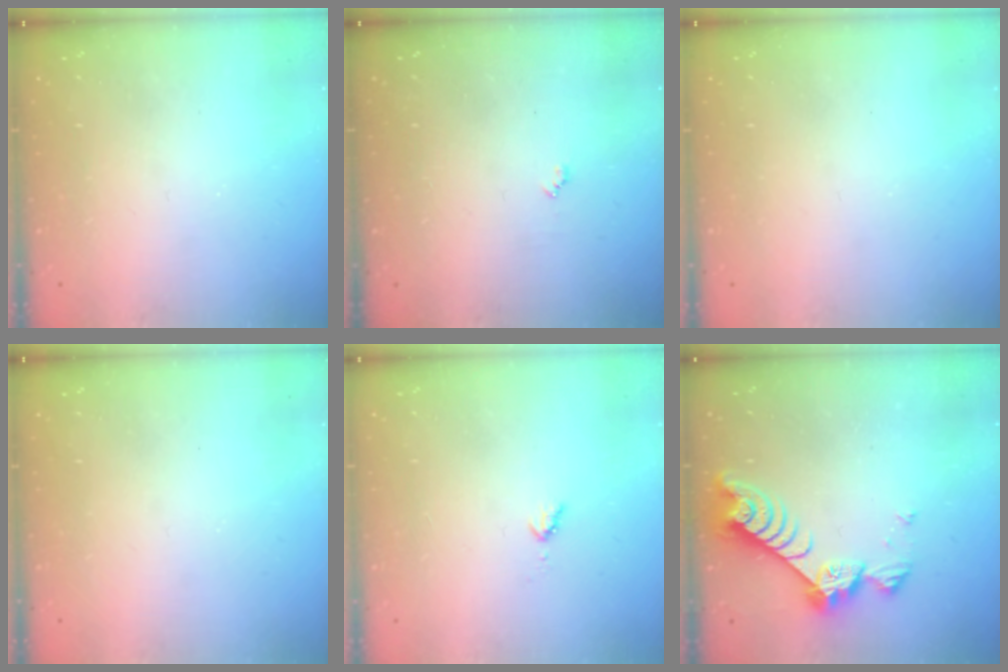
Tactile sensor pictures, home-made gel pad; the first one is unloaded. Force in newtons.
{"total": 3.7, "press": 3.7, "slide": 0.4}
{"total": 0.0}
{"total": 0.0}
{"total": 2.8, "press": 2.8, "slide": 0.4}
{"total": 7.4, "press": 7.3, "slide": 0.9}